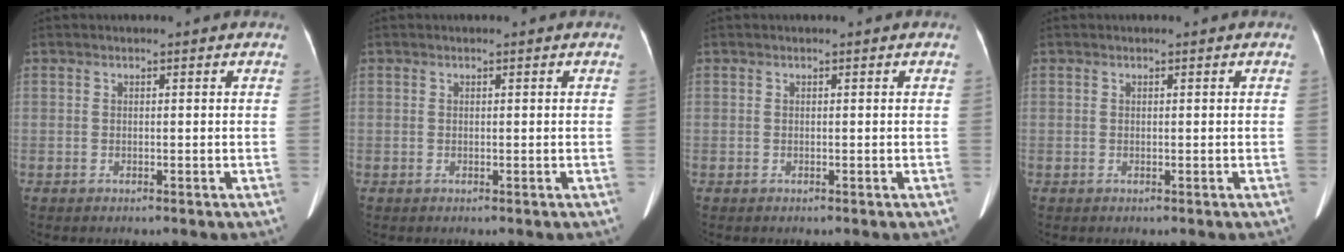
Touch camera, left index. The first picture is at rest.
{"total": 0.0}
{"total": 0.0}
{"total": 0.0}